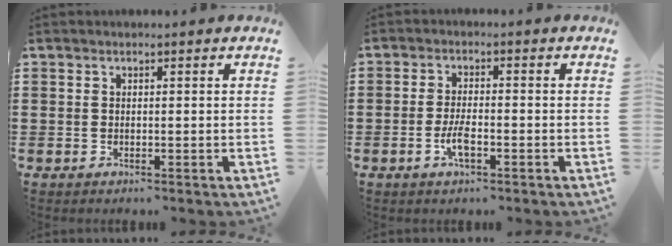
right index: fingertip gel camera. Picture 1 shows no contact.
{"total": 3.6, "force": [-1.4, 1.0, 3.1], "torque": [-0.068, -0.002, -0.029]}